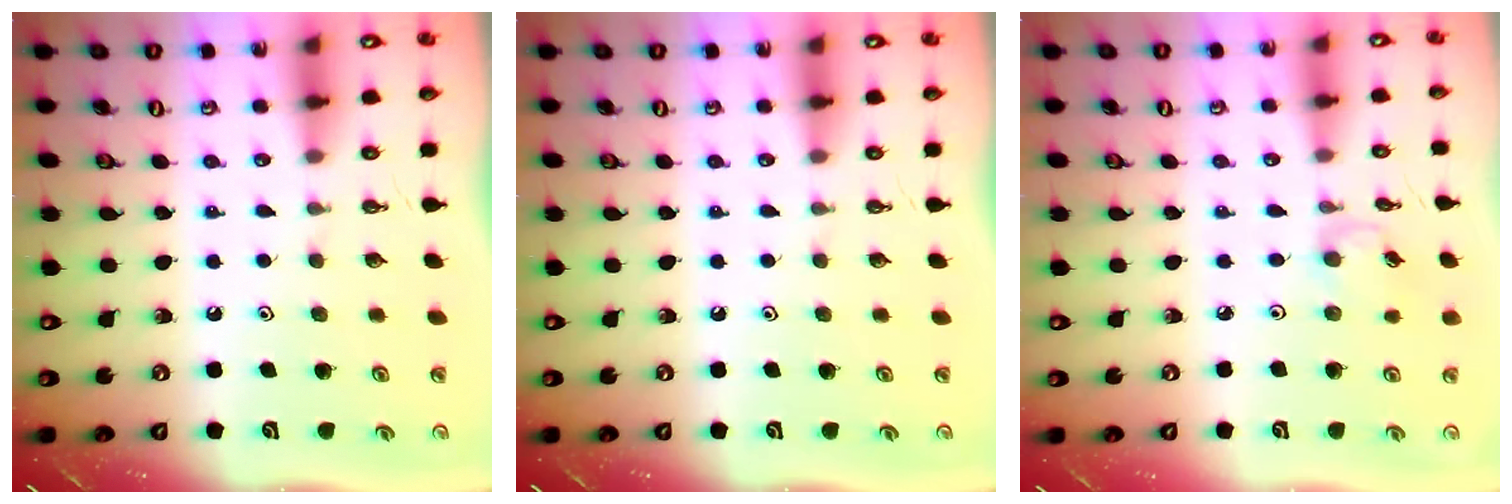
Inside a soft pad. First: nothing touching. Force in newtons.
{"total": 0.0}
{"total": 2.8, "press": 2.8, "slide": 0.4}